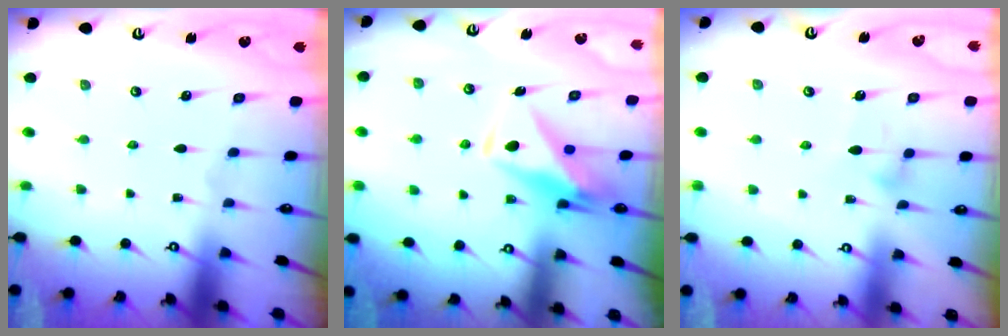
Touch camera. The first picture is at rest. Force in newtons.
{"total": 11.4, "press": 11.3, "slide": 0.9}
{"total": 6.4, "press": 6.4, "slide": 0.5}